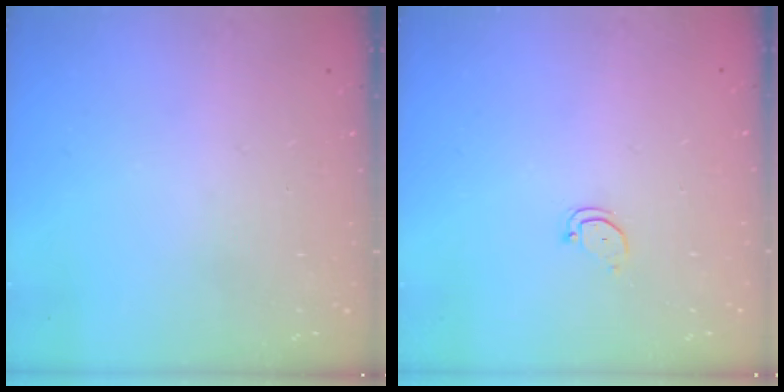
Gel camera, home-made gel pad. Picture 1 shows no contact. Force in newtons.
{"total": 2.4, "press": 2.4, "slide": 0.2}